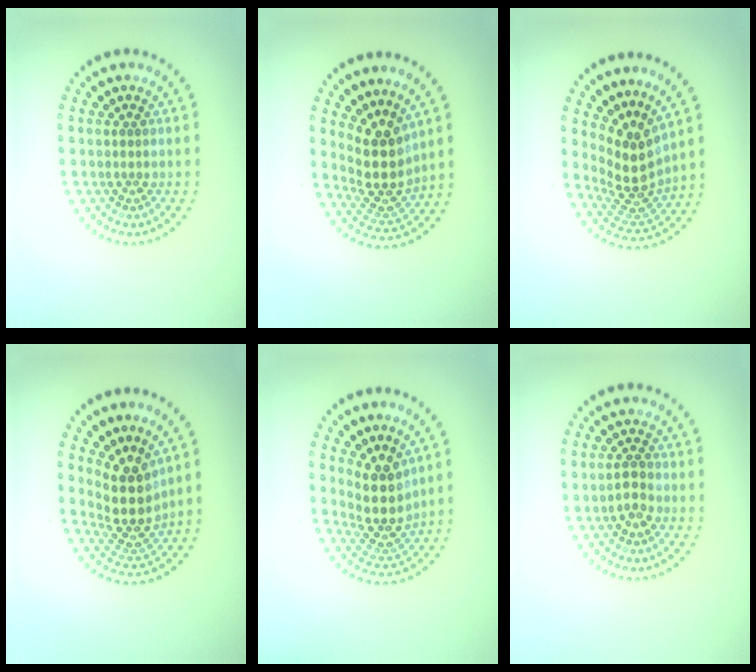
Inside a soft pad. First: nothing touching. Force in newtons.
{"total": 4.4, "press": 3.4, "slide": 2.7}
{"total": 4.2, "press": 3.0, "slide": 2.9}
{"total": 4.4, "press": 3.4, "slide": 2.7}
{"total": 4.1, "press": 3.4, "slide": 2.4}
{"total": 1.8, "press": 1.7, "slide": 0.5}